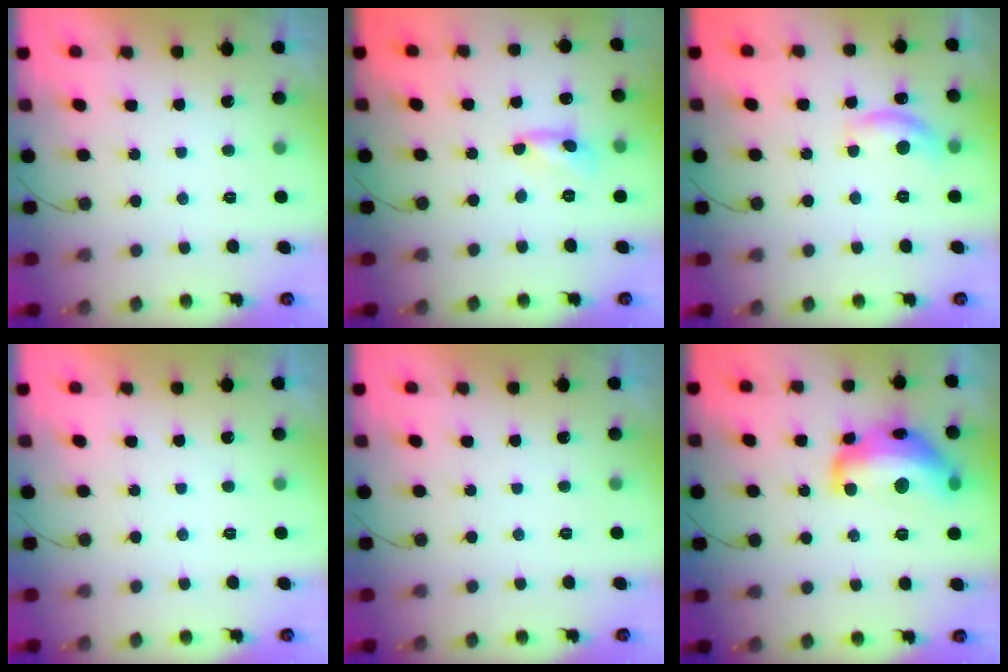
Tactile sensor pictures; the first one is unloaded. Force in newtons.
{"total": 2.7, "press": 2.7, "slide": 0.1}
{"total": 11.0, "press": 11.0, "slide": 0.7}
{"total": 0.0}
{"total": 0.0}
{"total": 17.2, "press": 17.2, "slide": 1.1}